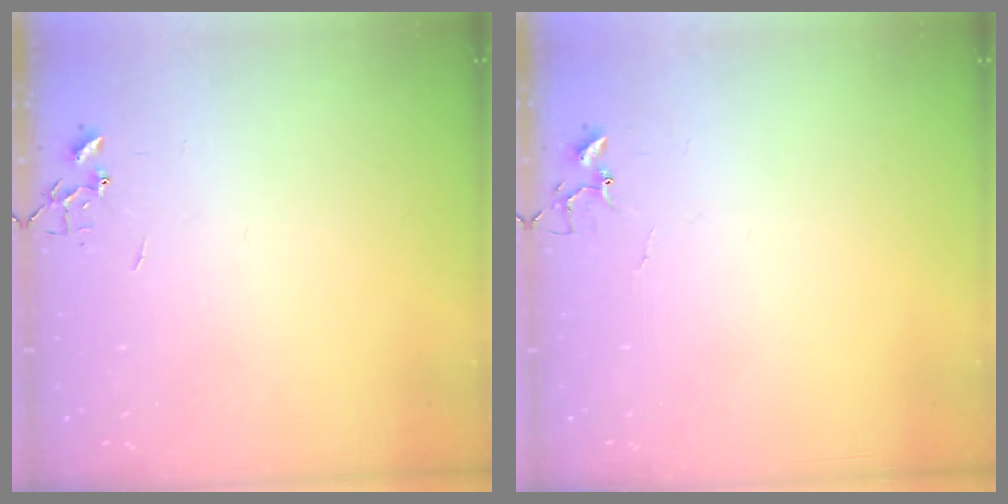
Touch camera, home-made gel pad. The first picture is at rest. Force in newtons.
{"total": 4.0, "press": 4.0, "slide": 0.3}